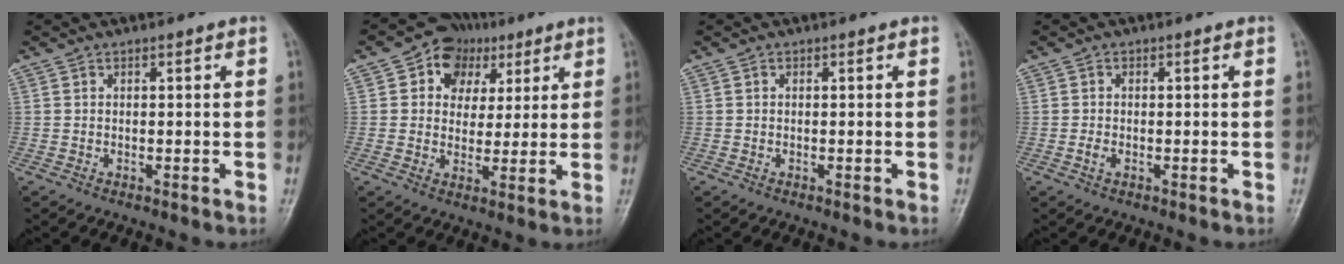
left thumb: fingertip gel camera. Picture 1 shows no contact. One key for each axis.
{"total": 9.6, "fx": 3.8, "fy": 7.9, "fz": 3.9, "tx": -0.017, "ty": -0.002, "tz": 0.058}
{"total": 0.0}
{"total": 1.5, "fx": -0.5, "fy": 0.9, "fz": 1.1, "tx": -0.023, "ty": 0.001, "tz": -0.012}